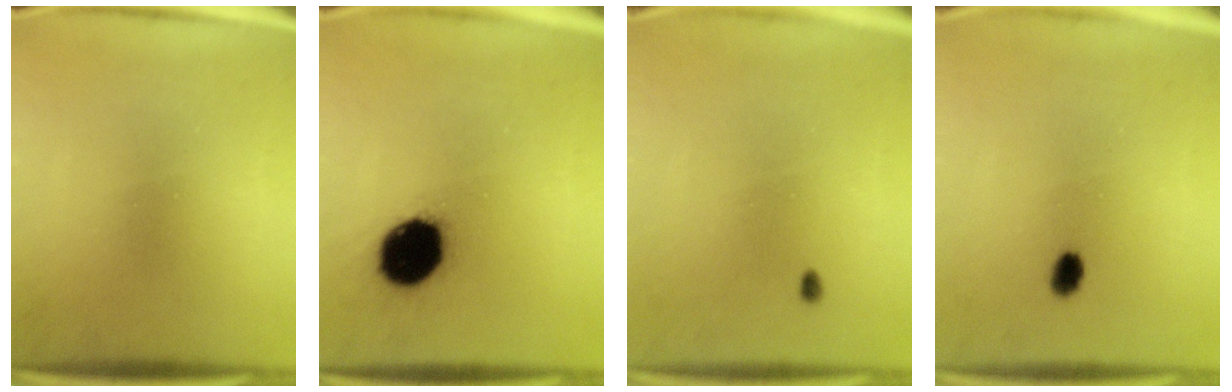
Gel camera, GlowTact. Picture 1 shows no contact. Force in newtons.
{"total": 16.6}
{"total": 0.7}
{"total": 2.5}